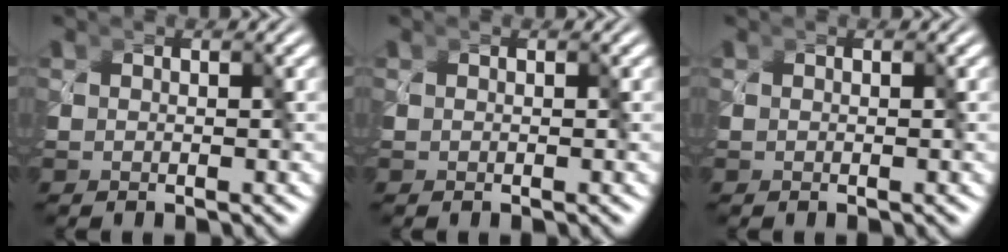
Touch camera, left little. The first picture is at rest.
{"total": 0.0}
{"total": 0.0}